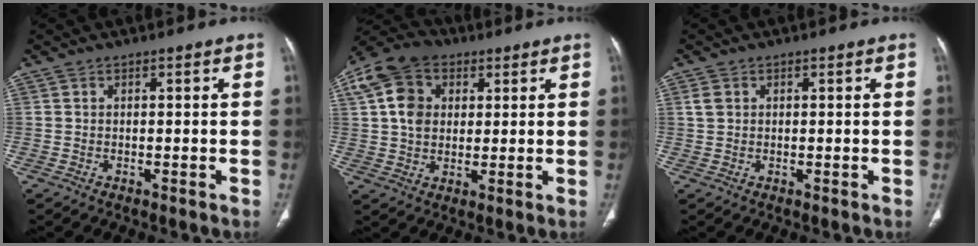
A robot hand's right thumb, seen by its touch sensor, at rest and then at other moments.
{"total": 12.0, "force": [3.3, 9.3, 6.9], "torque": [-0.127, 0.010, 0.054]}
{"total": 1.9, "force": [0.7, 1.5, 1.0], "torque": [-0.015, 0.001, 0.017]}